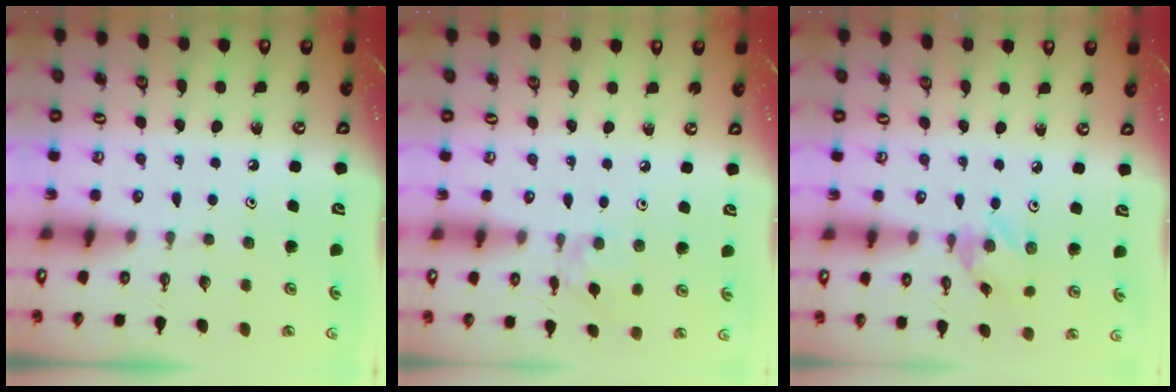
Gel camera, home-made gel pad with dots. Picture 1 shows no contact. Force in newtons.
{"total": 3.4, "press": 3.4, "slide": 0.4}
{"total": 2.1, "press": 2.1, "slide": 0.1}